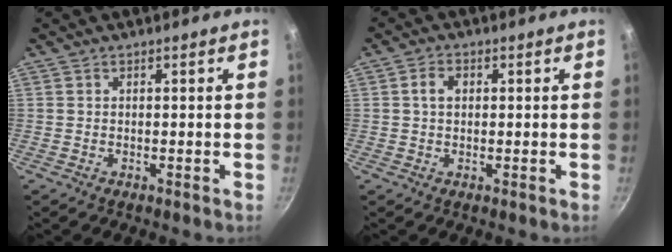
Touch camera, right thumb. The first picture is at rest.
{"total": 2.9, "force": [0.4, 2.1, 1.9], "torque": [-0.025, 0.004, 0.005]}